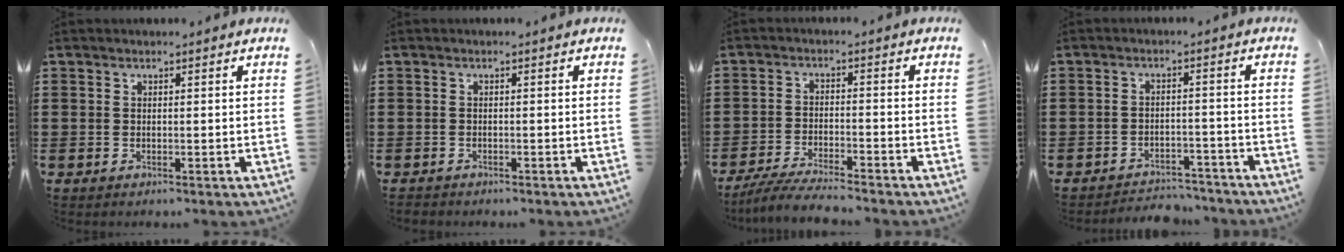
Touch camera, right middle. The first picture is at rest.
{"total": 0.8, "force": [-0.7, 0.3, -0.1], "torque": [0.001, 0.003, -0.017]}
{"total": 5.1, "force": [-4.8, 0.2, 1.7], "torque": [-0.042, -0.009, -0.097]}
{"total": 3.7, "force": [-3.6, 0.7, 0.0], "torque": [-0.006, 0.003, -0.078]}